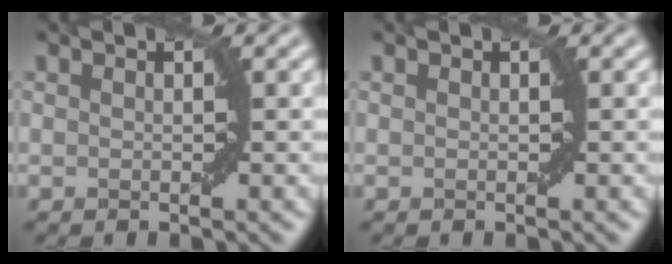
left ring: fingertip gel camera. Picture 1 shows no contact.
{"total": 0.0}